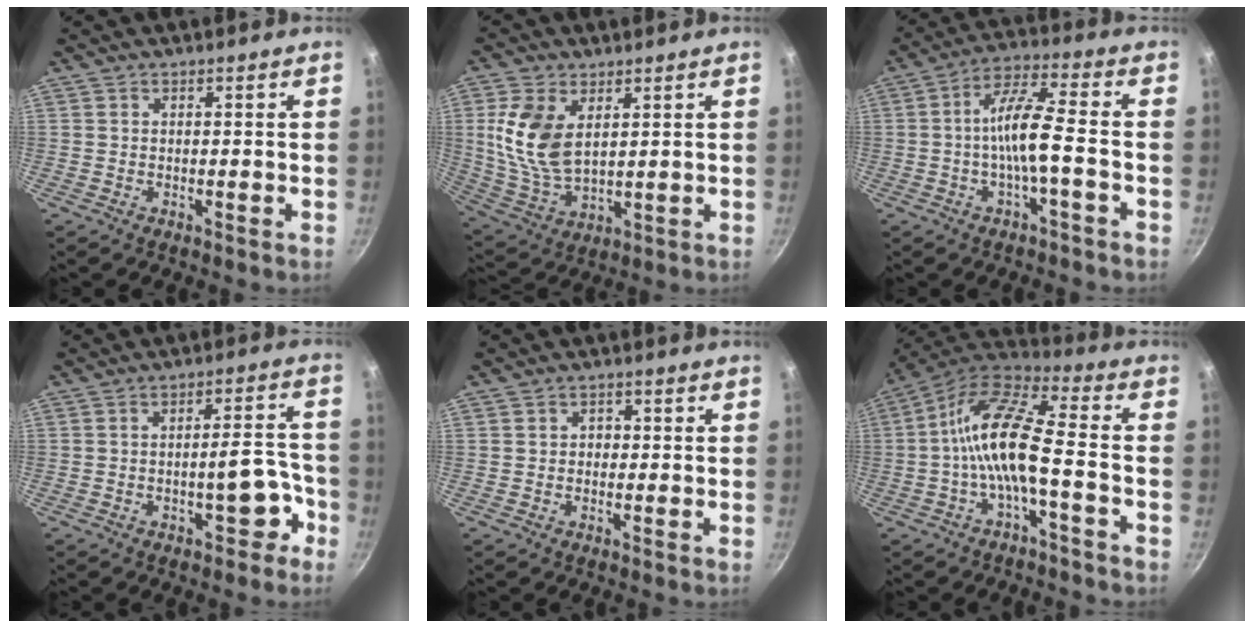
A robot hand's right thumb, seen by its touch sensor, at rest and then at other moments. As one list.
[{"total": 12.6, "force": [3.4, 7.3, 9.6], "torque": [-0.191, -0.020, 0.078]}, {"total": 9.2, "force": [-2.2, 2.0, 8.8], "torque": [-0.168, 0.034, -0.047]}, {"total": 8.4, "force": [-3.9, 3.5, 6.5], "torque": [-0.050, 0.054, -0.043]}, {"total": 2.1, "force": [0.0, 1.8, 1.0], "torque": [-0.007, 0.004, -0.004]}, {"total": 13.5, "force": [-3.1, 4.4, 12.4], "torque": [-0.246, 0.044, -0.070]}]